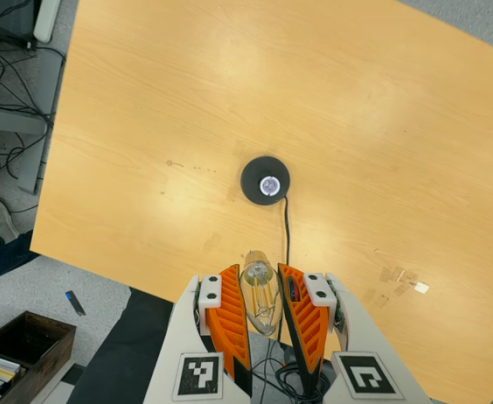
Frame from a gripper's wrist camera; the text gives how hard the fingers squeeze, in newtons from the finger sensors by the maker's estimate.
{"total": 13.2, "left": 13.7, "right": 12.7}